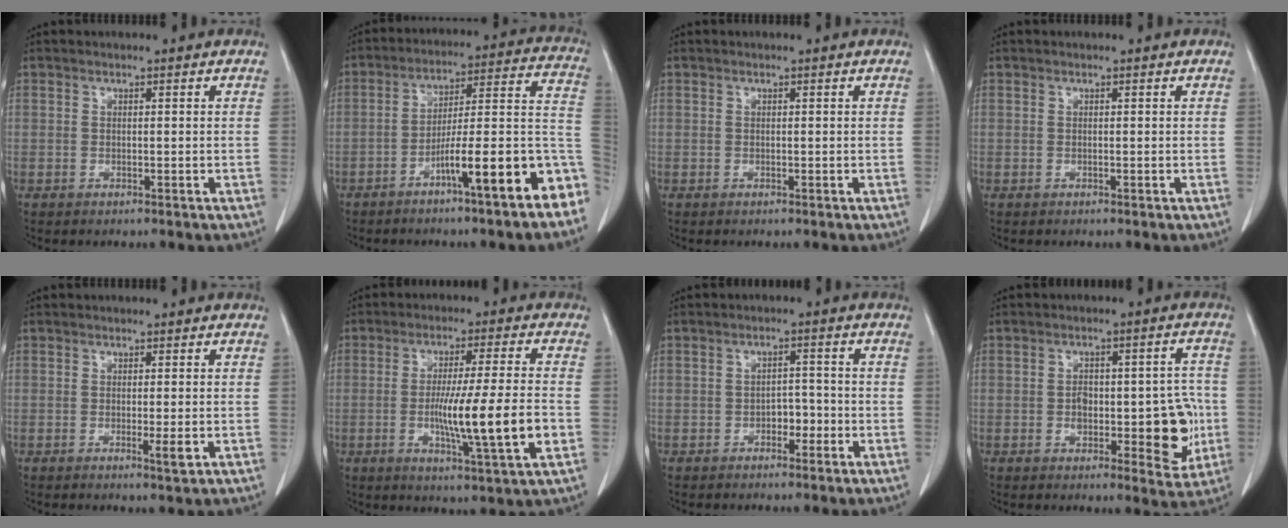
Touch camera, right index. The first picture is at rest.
{"total": 16.0, "force": [-8.4, 1.3, 13.6], "torque": [-0.140, 0.042, -0.121]}
{"total": 0.0}
{"total": 0.0}
{"total": 2.1, "force": [-0.6, 0.2, 2.0], "torque": [-0.027, -0.004, -0.010]}
{"total": 13.0, "force": [-2.5, -0.2, 12.7], "torque": [-0.215, -0.015, -0.044]}
{"total": 2.8, "force": [-1.3, 1.6, 1.9], "torque": [-0.023, 0.008, -0.021]}
{"total": 10.9, "force": [-1.9, 4.7, 9.7], "torque": [-0.108, 0.012, -0.016]}